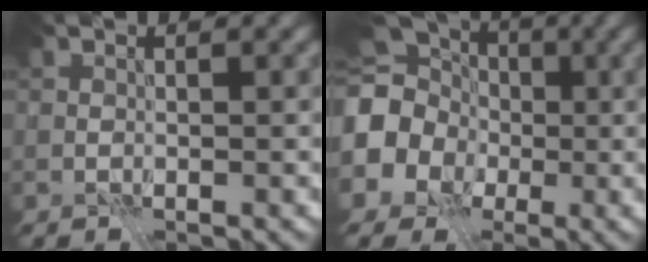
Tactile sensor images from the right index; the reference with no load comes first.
{"total": 13.8, "force": [0.0, 12.5, 5.8], "torque": [-0.154, 0.013, -0.048]}